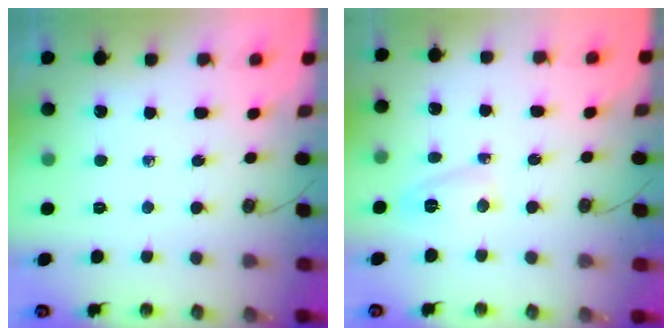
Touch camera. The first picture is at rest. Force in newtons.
{"total": 4.3, "press": 4.1, "slide": 0.9}